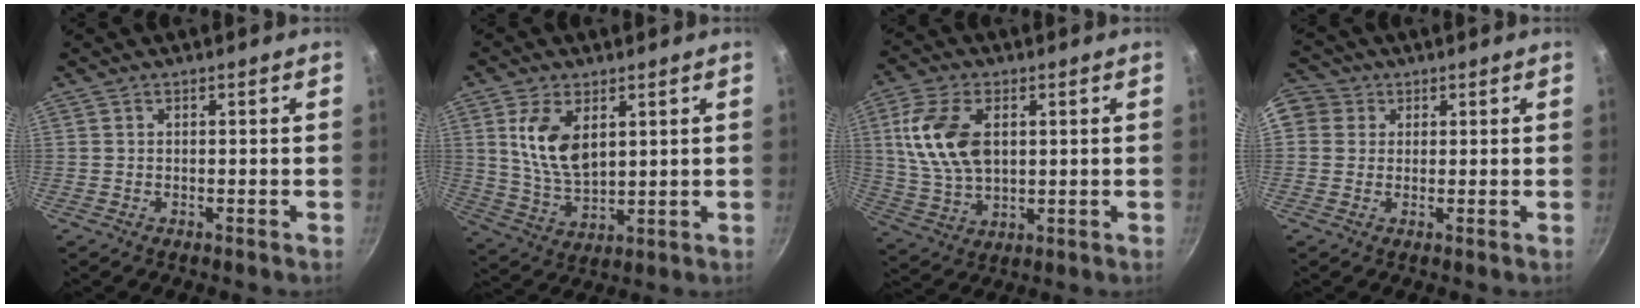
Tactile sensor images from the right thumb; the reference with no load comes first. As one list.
[{"total": 10.6, "force": [3.4, 6.0, 8.1], "torque": [-0.147, -0.025, 0.073]}, {"total": 13.5, "force": [2.8, 8.2, 10.3], "torque": [-0.188, -0.007, 0.057]}, {"total": 7.8, "force": [2.0, 7.0, 2.7], "torque": [-0.037, 0.012, 0.023]}]